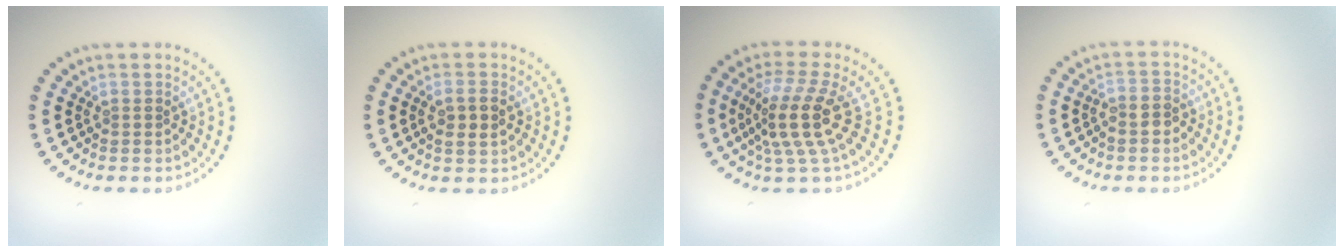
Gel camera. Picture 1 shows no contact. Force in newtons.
{"total": 2.1, "press": 2.1, "slide": 0.5}
{"total": 4.7, "press": 3.5, "slide": 3.2}
{"total": 1.6, "press": 1.5, "slide": 0.7}